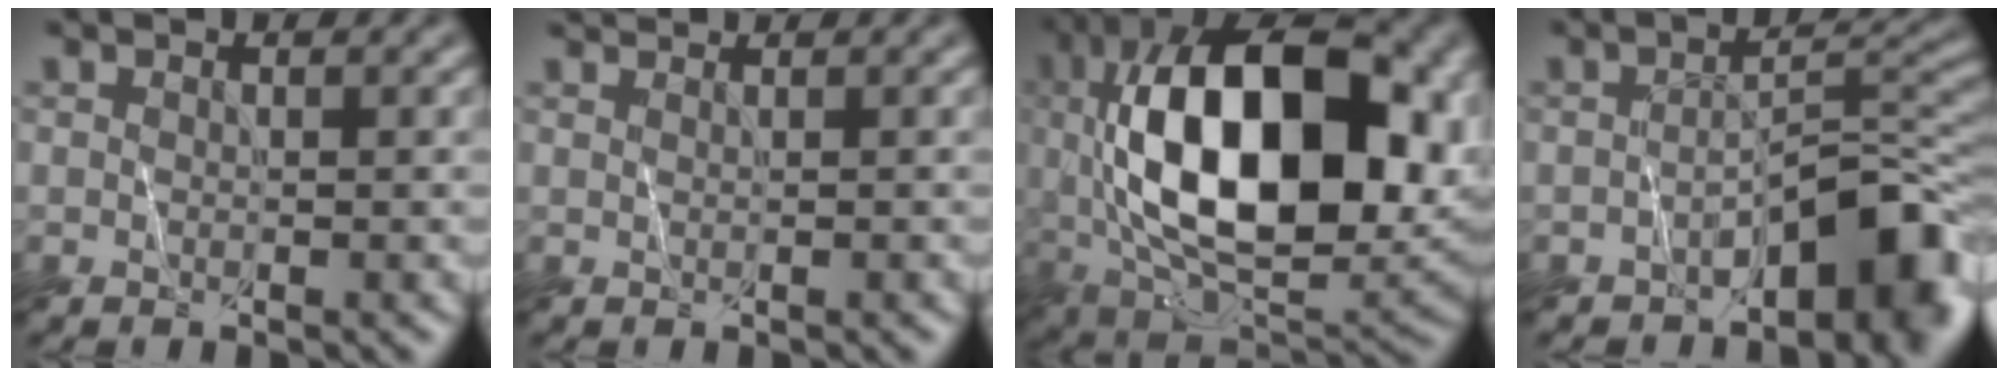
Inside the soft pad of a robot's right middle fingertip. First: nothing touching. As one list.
[{"total": 1.3, "force": [1.2, -0.2, 0.1], "torque": [-0.005, 0.010, 0.024]}, {"total": 17.3, "force": [2.0, 8.5, 15.0], "torque": [-0.246, 0.020, 0.015]}, {"total": 8.8, "force": [-5.2, 3.4, 6.2], "torque": [-0.071, 0.001, -0.089]}]